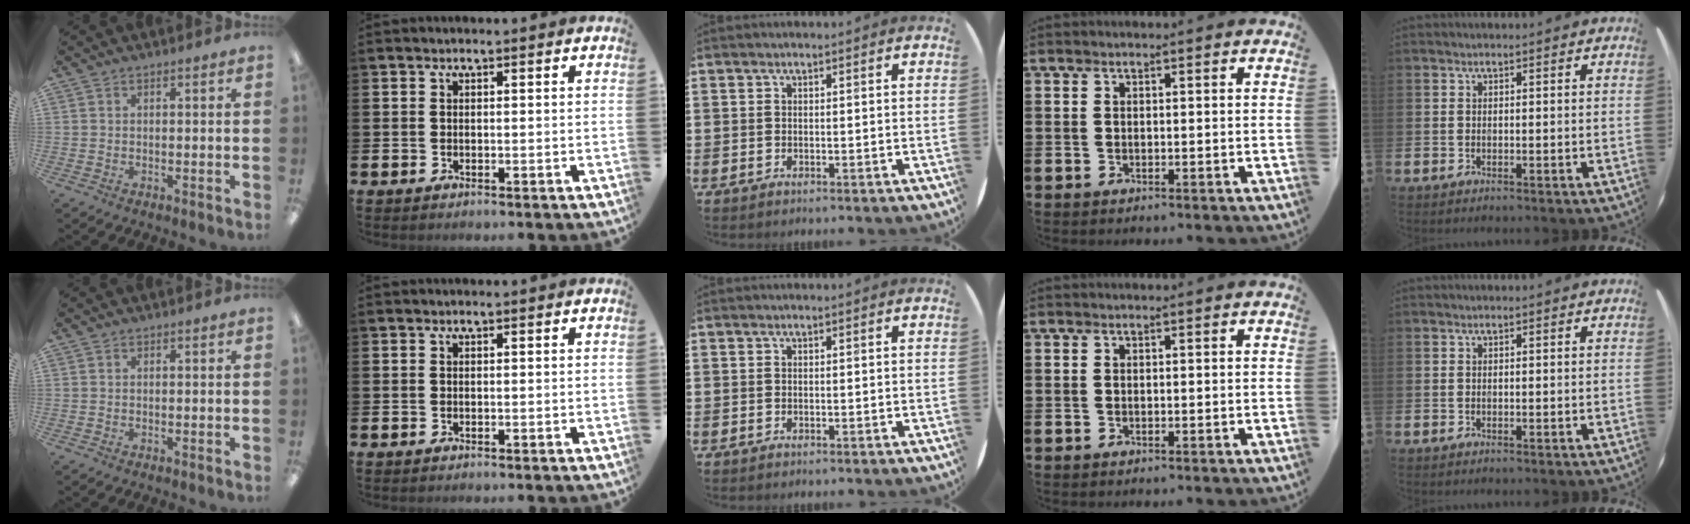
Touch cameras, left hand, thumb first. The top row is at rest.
{}